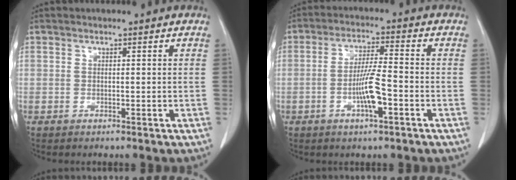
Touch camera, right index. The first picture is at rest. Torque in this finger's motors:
{"motor_torque": [0.28, 0.03, 0.18, 0.08]}